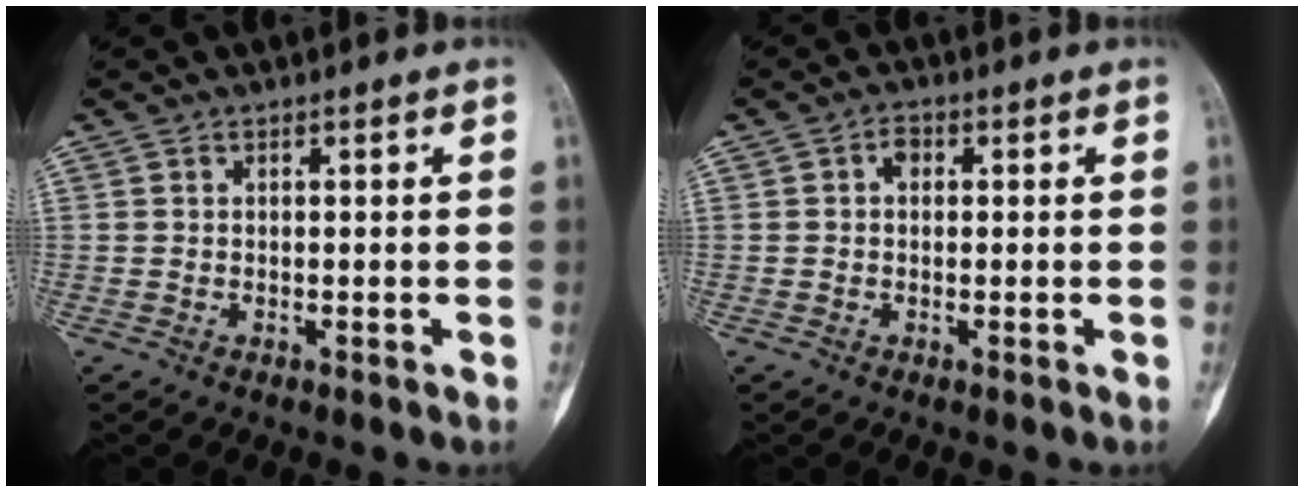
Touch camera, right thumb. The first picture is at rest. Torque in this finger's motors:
{"motor_torque": [0.27, 0.64, 0.10, -0.38, 0.07]}